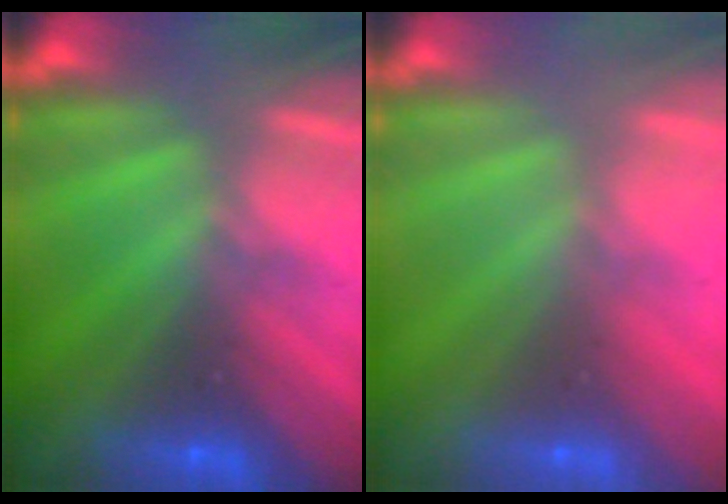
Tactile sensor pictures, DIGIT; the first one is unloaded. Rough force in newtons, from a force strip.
{"total": 3.2}